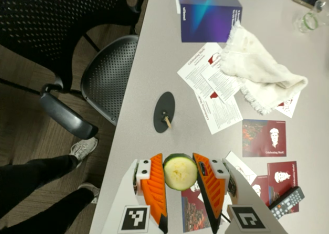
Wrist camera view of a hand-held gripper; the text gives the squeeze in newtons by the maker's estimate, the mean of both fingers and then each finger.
{"total": 9.6, "left": 9.3, "right": 9.8}